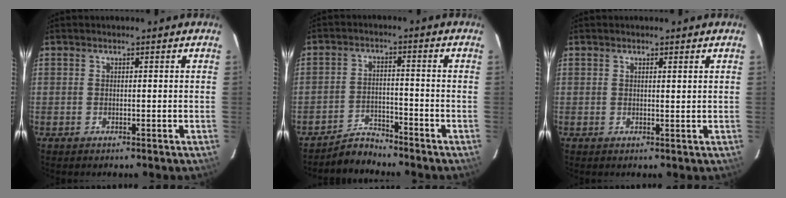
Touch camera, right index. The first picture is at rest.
{"total": 4.0, "force": [-3.9, 0.6, -0.5], "torque": [0.008, -0.004, -0.069]}
{"total": 0.9, "force": [0.7, 0.0, 0.6], "torque": [-0.012, 0.001, 0.010]}